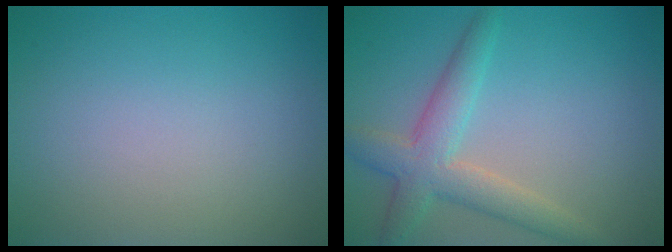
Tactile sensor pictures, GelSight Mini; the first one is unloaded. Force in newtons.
{"total": 4.3, "press": 4.3, "slide": 0.2}